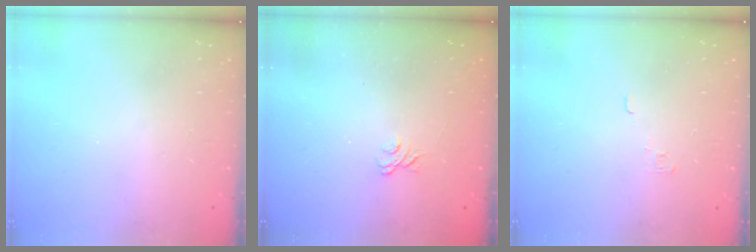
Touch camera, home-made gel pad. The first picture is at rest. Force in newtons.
{"total": 1.8, "press": 1.4, "slide": 1.1}
{"total": 2.1, "press": 2.1, "slide": 0.3}